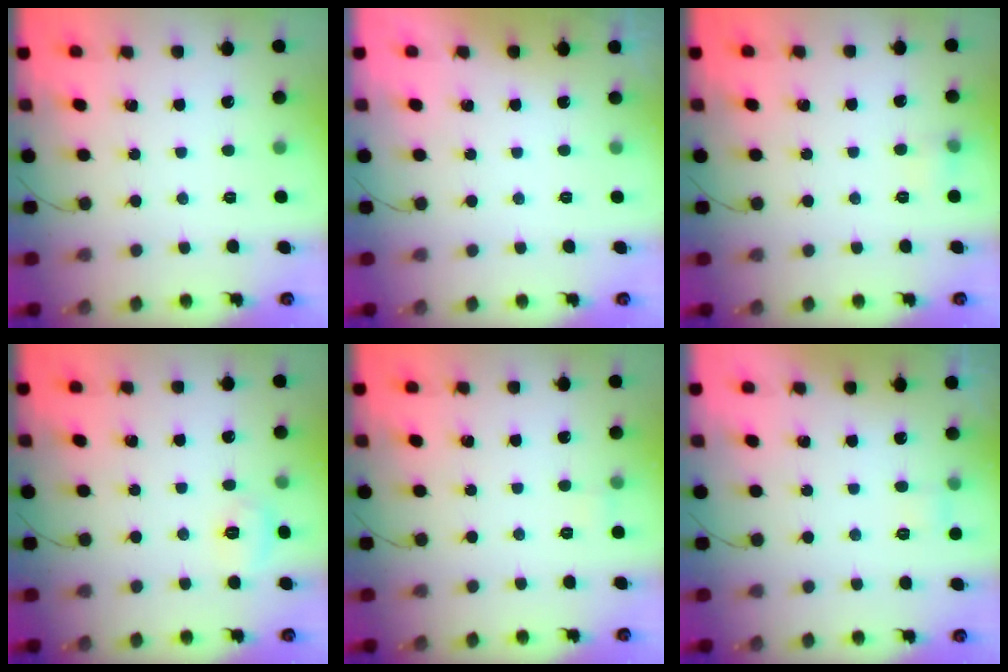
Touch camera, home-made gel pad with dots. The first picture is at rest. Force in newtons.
{"total": 0.0}
{"total": 5.9, "press": 5.7, "slide": 1.6}
{"total": 5.1, "press": 4.9, "slide": 1.3}
{"total": 4.3, "press": 4.1, "slide": 1.2}
{"total": 2.6, "press": 2.4, "slide": 1.0}